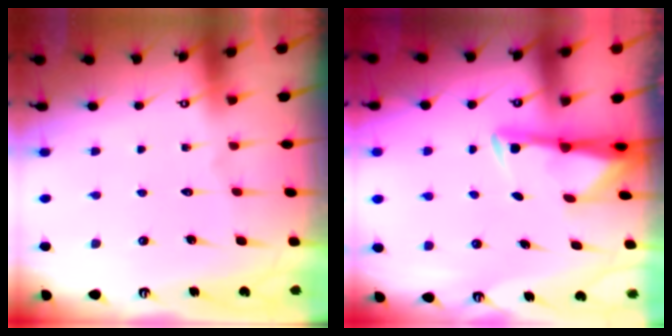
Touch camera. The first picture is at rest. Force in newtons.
{"total": 2.8, "press": 2.8, "slide": 0.5}